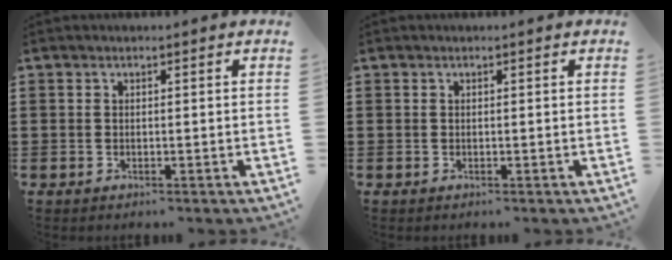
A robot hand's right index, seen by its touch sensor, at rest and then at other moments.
{"total": 0.0}